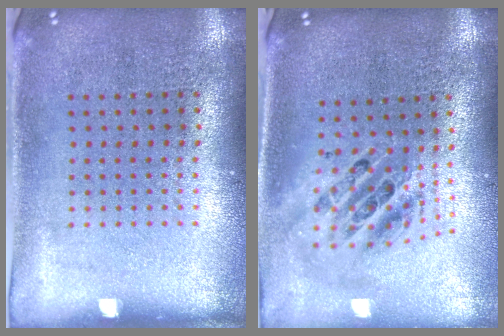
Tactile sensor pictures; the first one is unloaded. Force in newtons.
{"total": 2.1, "press": 1.6, "slide": 1.4}